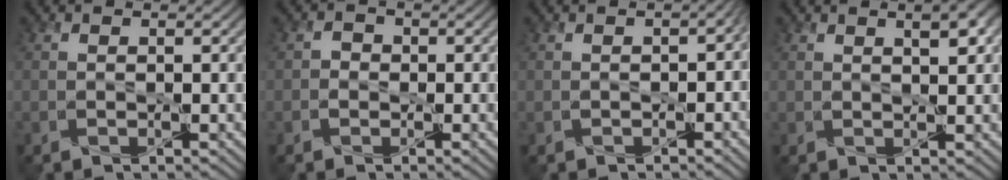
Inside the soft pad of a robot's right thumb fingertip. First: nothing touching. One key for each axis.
{"total": 1.3, "fx": -0.5, "fy": 1.2, "fz": 0.2, "tx": -0.002, "ty": 0.001, "tz": -0.010}
{"total": 1.3, "fx": -0.5, "fy": 0.9, "fz": 0.8, "tx": -0.016, "ty": -0.004, "tz": -0.007}
{"total": 2.8, "fx": 1.4, "fy": 0.9, "fz": 2.2, "tx": -0.039, "ty": 0.002, "tz": 0.029}